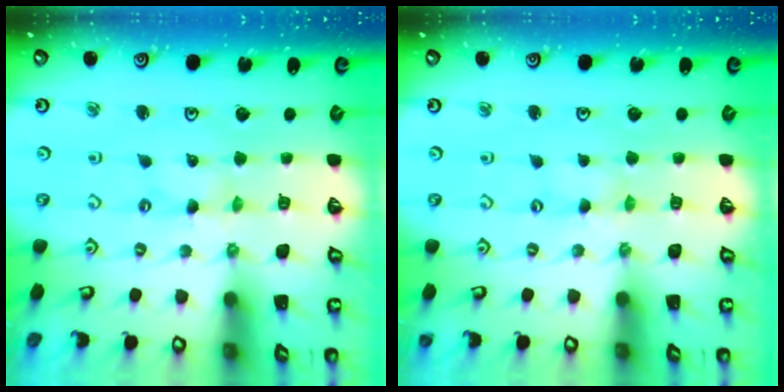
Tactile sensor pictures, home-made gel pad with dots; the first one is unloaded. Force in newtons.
{"total": 0.7, "press": 0.7, "slide": 0.1}